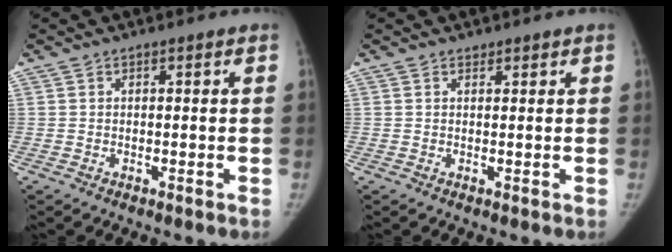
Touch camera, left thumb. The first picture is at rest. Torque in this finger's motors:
{"motor_torque": [0.07, -0.02, 0.25, -0.14, -0.04]}